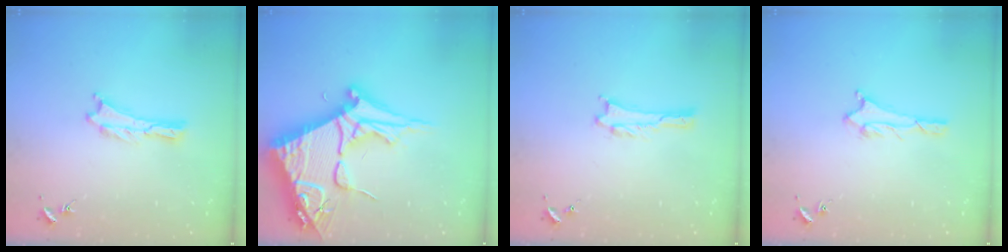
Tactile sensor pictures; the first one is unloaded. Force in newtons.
{"total": 15.2, "press": 15.1, "slide": 1.8}
{"total": 1.0, "press": 1.0, "slide": 0.1}
{"total": 2.0, "press": 2.0, "slide": 0.2}